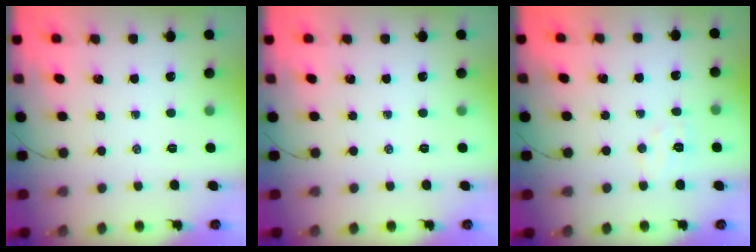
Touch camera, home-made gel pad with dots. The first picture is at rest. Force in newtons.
{"total": 0.0}
{"total": 4.5, "press": 4.4, "slide": 1.0}